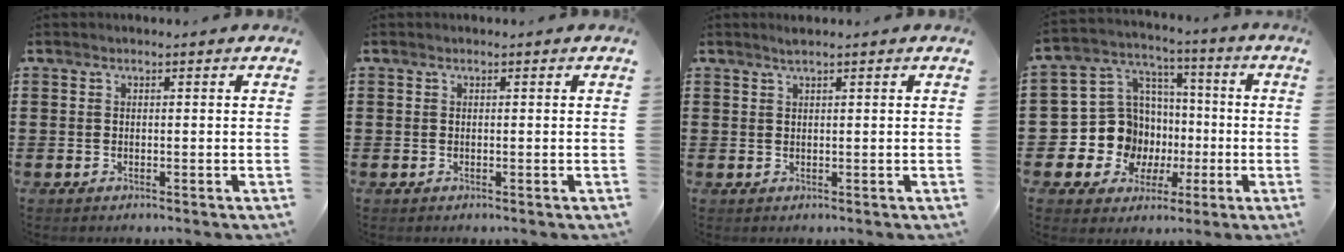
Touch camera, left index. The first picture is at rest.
{"total": 0.0}
{"total": 1.2, "force": [1.0, 0.0, 0.8], "torque": [-0.015, 0.001, 0.018]}
{"total": 11.5, "force": [-1.9, 10.9, 3.0], "torque": [-0.111, -0.001, -0.026]}